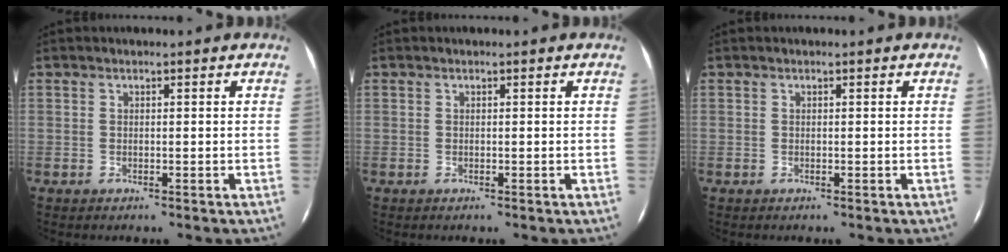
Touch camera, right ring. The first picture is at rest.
{"total": 0.0}
{"total": 0.0}